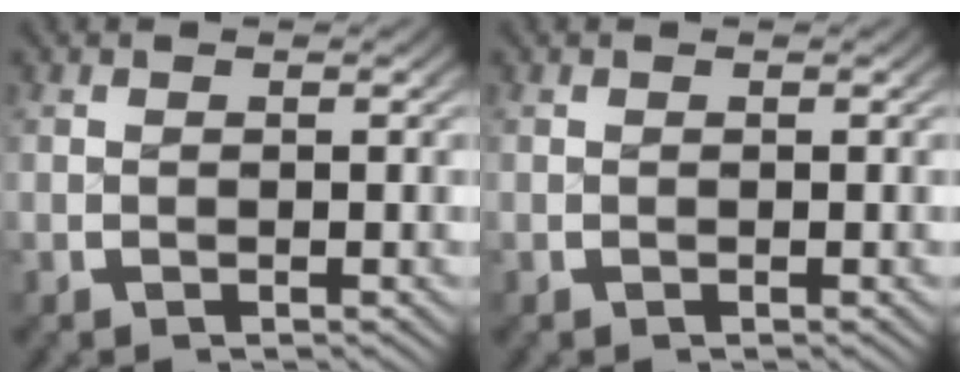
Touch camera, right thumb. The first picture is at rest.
{"total": 0.0}